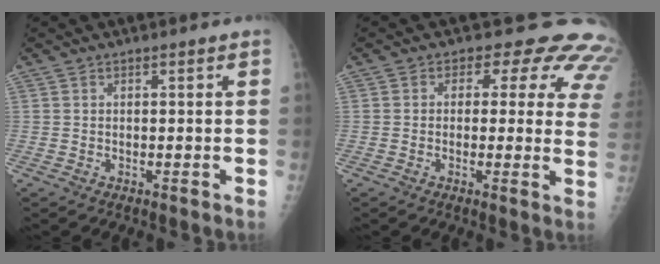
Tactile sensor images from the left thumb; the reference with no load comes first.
{"total": 13.8, "force": [8.3, 7.9, 7.5], "torque": [-0.032, -0.018, 0.063]}